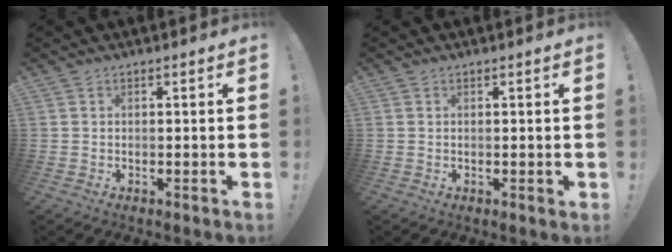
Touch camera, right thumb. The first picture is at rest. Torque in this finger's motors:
{"motor_torque": [0.01, -0.06, 0.10, -0.13, -0.04]}